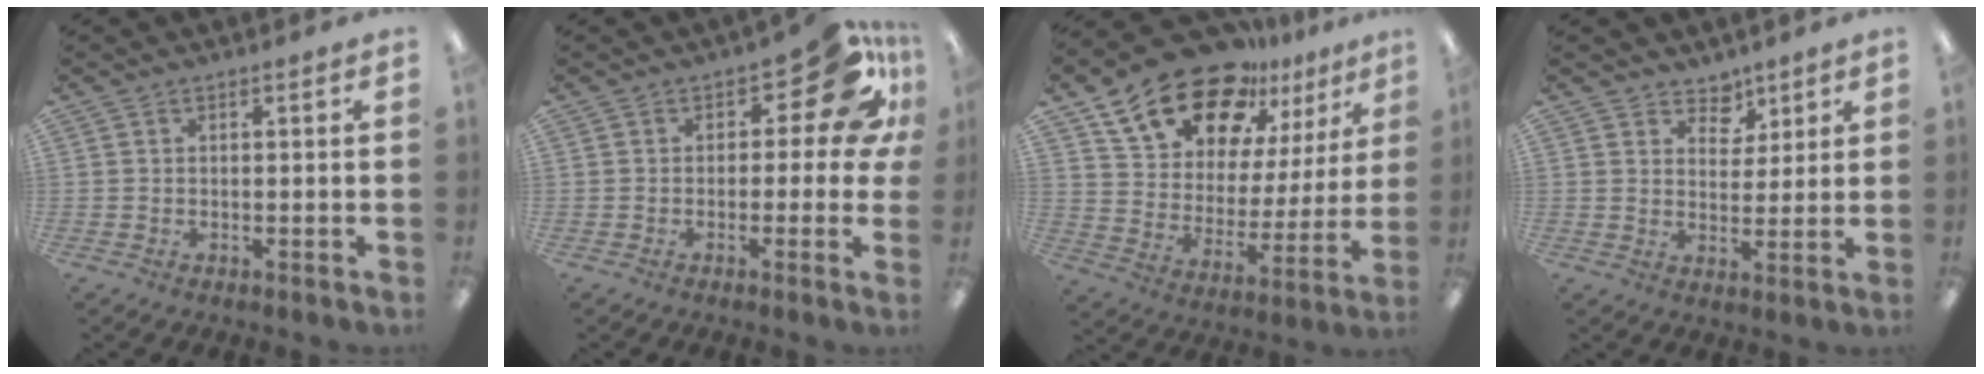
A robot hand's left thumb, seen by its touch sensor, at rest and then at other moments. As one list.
[{"total": 12.2, "force": [5.8, 5.5, 9.2], "torque": [-0.115, -0.034, 0.095]}, {"total": 20.0, "force": [14.8, 10.2, 8.6], "torque": [-0.158, -0.092, 0.265]}, {"total": 5.3, "force": [4.1, 3.3, 0.3], "torque": [-0.002, -0.027, 0.075]}]